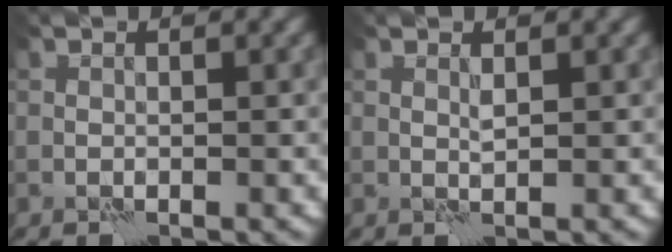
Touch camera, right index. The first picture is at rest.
{"total": 0.6, "force": [0.6, -0.1, 0.3], "torque": [-0.007, -0.002, 0.011]}